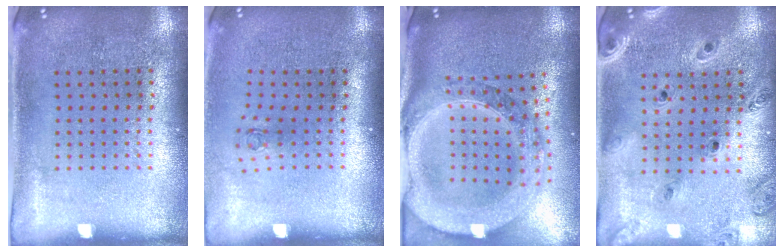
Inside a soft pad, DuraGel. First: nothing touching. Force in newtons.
{"total": 0.6, "press": 0.3, "slide": 0.6}
{"total": 3.5, "press": 2.8, "slide": 2.0}
{"total": 1.2, "press": 1.2, "slide": 0.2}